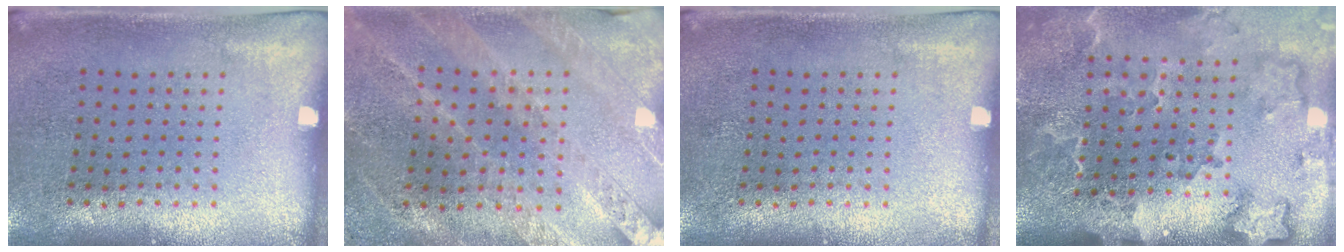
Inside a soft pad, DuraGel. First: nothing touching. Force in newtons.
{"total": 1.3, "press": 1.3, "slide": 0.2}
{"total": 0.0}
{"total": 3.2, "press": 2.3, "slide": 2.1}